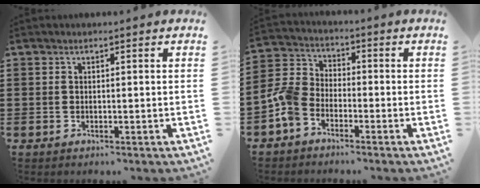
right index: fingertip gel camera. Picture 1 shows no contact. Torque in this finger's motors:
{"motor_torque": [1.12, -1.02, 0.52, 0.14]}